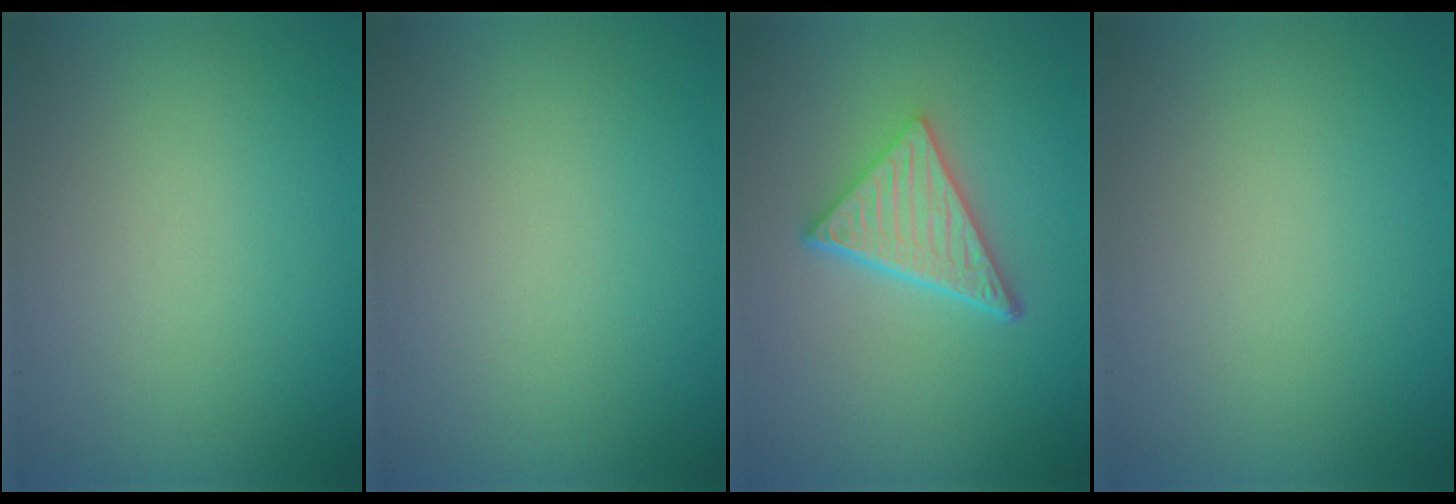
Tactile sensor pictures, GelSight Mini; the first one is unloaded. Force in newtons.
{"total": 0.0}
{"total": 5.1, "press": 3.8, "slide": 3.4}
{"total": 0.0}